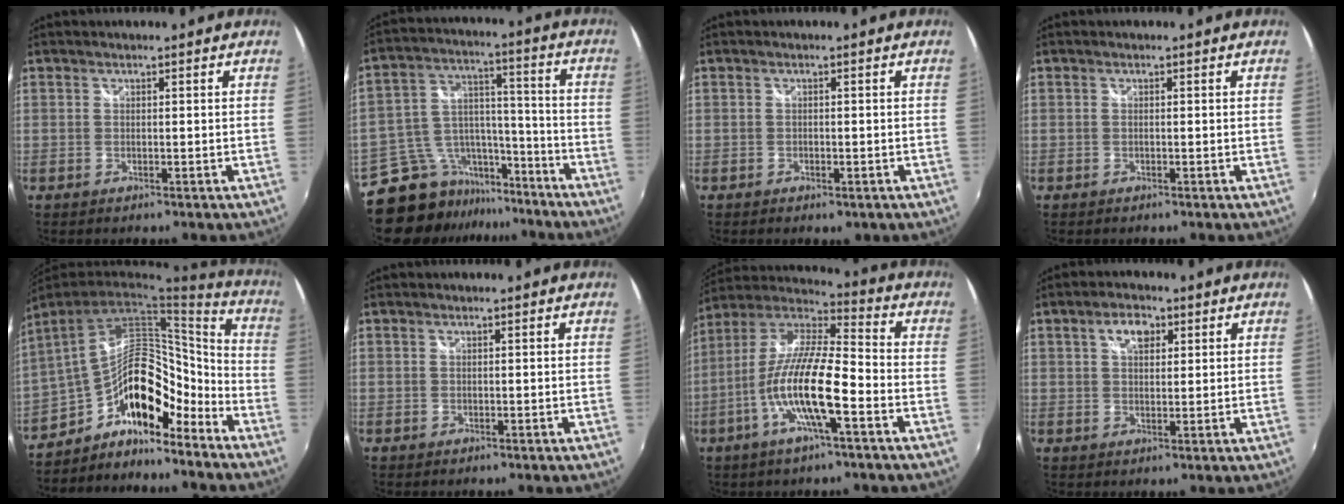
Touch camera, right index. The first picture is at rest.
{"total": 15.6, "force": [-12.4, 8.6, 4.0], "torque": [-0.088, 0.050, -0.191]}
{"total": 1.6, "force": [-0.8, 1.0, 0.9], "torque": [-0.017, -0.006, -0.011]}
{"total": 0.0}
{"total": 17.8, "force": [-10.4, 8.4, 11.7], "torque": [-0.202, 0.017, -0.182]}
{"total": 0.5, "force": [-0.2, 0.5, 0.0], "torque": [0.000, 0.002, -0.002]}
{"total": 15.4, "force": [-5.9, 2.9, 13.9], "torque": [-0.270, -0.010, -0.116]}
{"total": 4.6, "force": [2.0, 2.6, 3.1], "torque": [-0.049, 0.012, 0.036]}